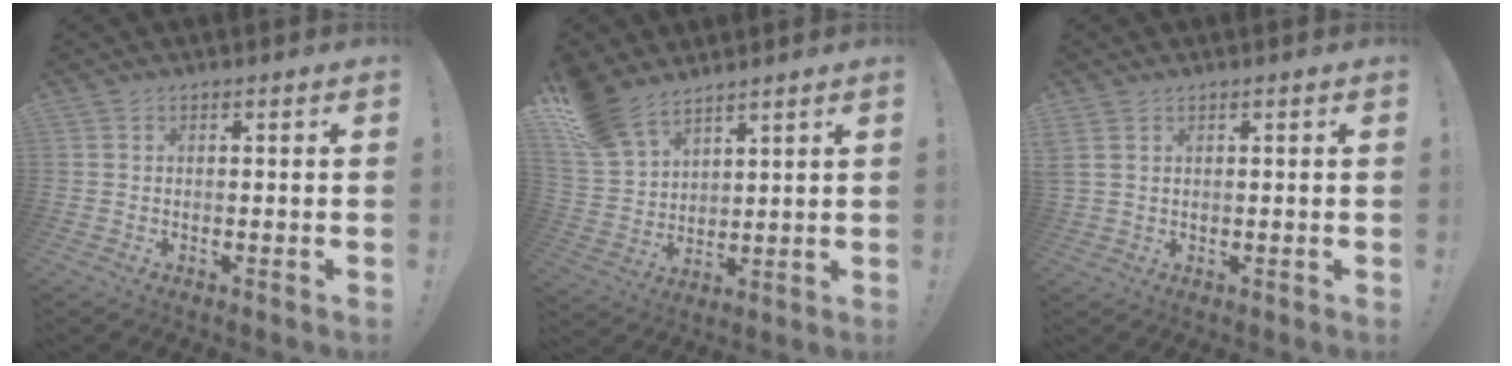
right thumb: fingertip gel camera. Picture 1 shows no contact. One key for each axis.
{"total": 11.9, "fx": 9.3, "fy": 6.2, "fz": 4.2, "tx": -0.085, "ty": -0.060, "tz": 0.183}
{"total": 2.9, "fx": 1.4, "fy": 1.7, "fz": 1.7, "tx": -0.041, "ty": 0.002, "tz": 0.031}